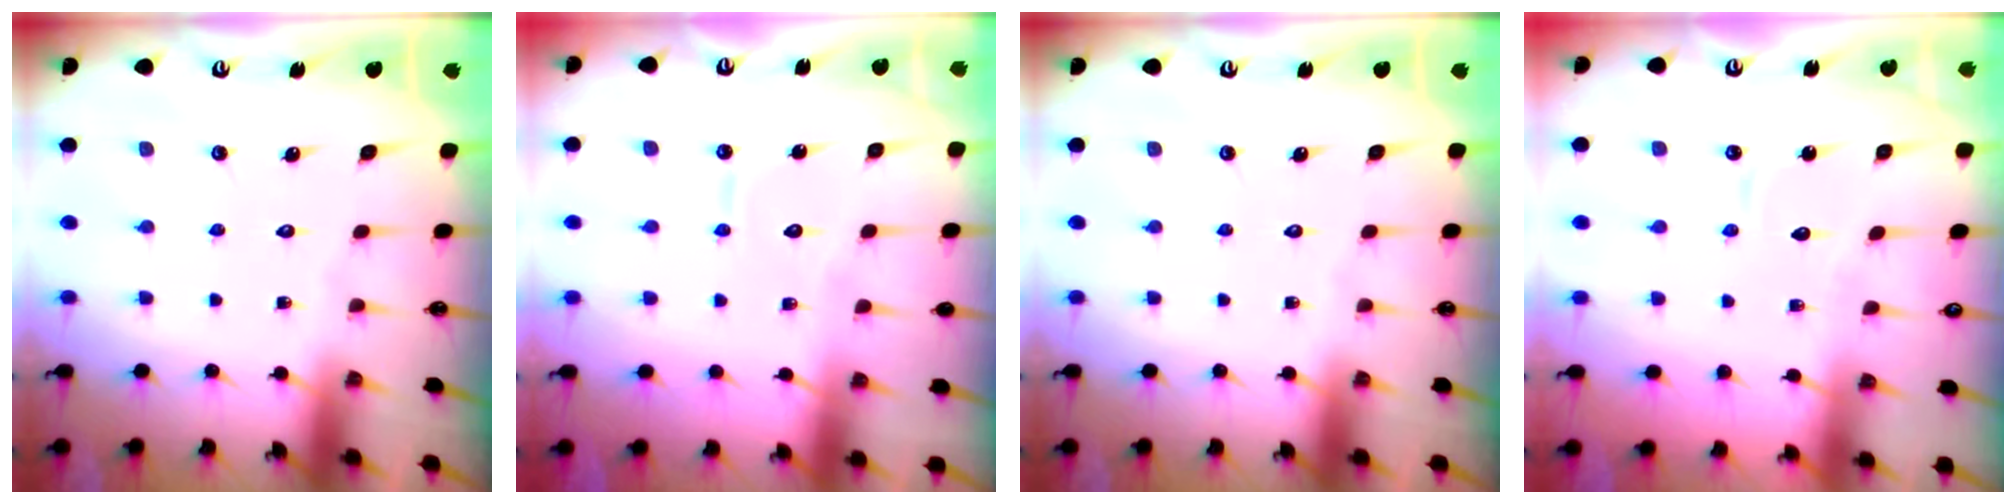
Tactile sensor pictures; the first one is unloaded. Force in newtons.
{"total": 4.6, "press": 4.5, "slide": 0.4}
{"total": 0.0}
{"total": 4.1, "press": 4.0, "slide": 0.6}